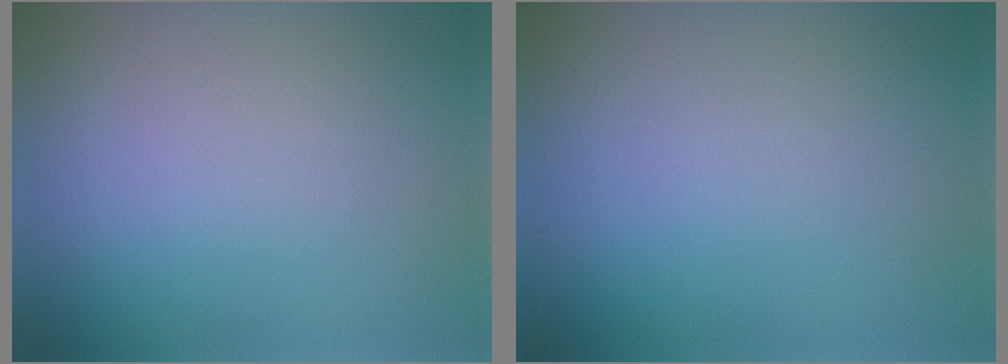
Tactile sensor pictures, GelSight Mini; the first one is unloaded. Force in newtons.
{"total": 0.0}